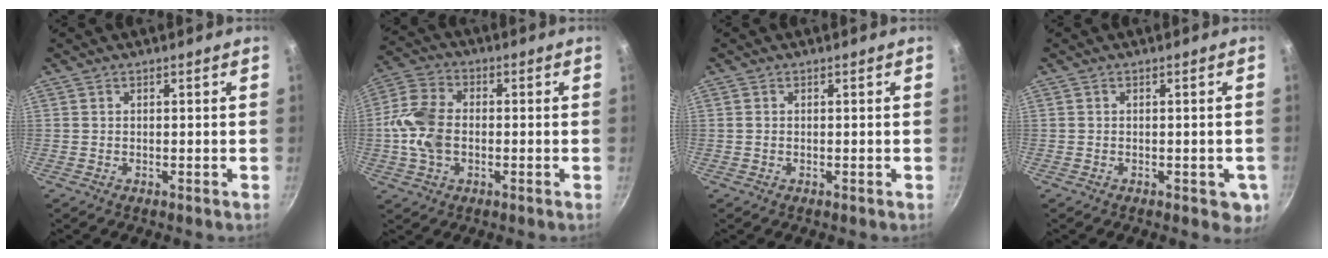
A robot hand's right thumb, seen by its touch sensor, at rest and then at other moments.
{"total": 10.6, "force": [-1.0, 7.3, 7.6], "torque": [-0.149, 0.019, -0.033]}
{"total": 0.5, "force": [0.1, 0.4, 0.3], "torque": [-0.006, 0.001, 0.000]}
{"total": 4.4, "force": [-1.3, 2.5, 3.3], "torque": [-0.013, 0.005, -0.012]}